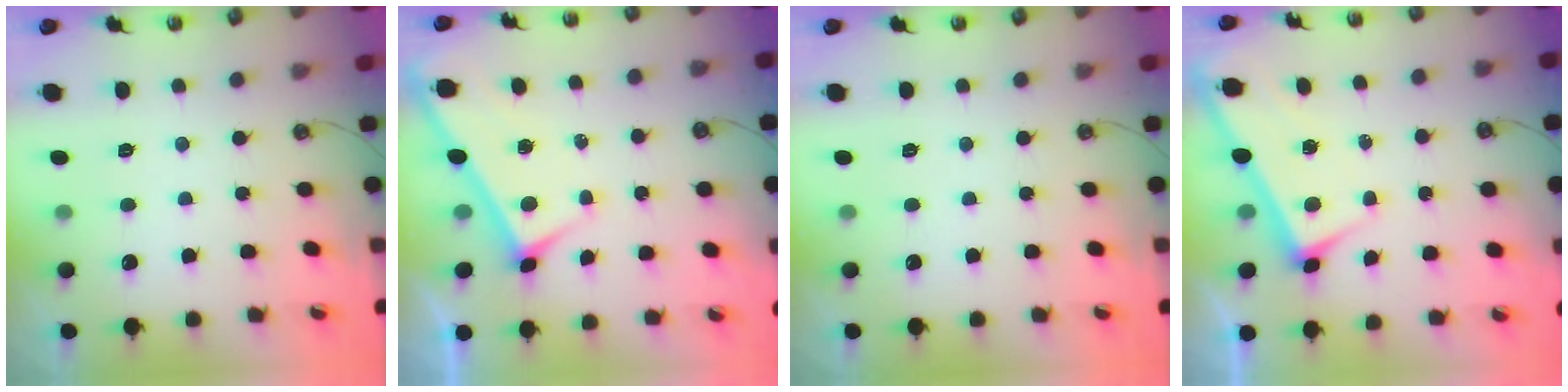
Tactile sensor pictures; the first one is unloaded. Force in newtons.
{"total": 3.2, "press": 3.2, "slide": 0.3}
{"total": 0.0}
{"total": 3.3, "press": 3.3, "slide": 0.2}